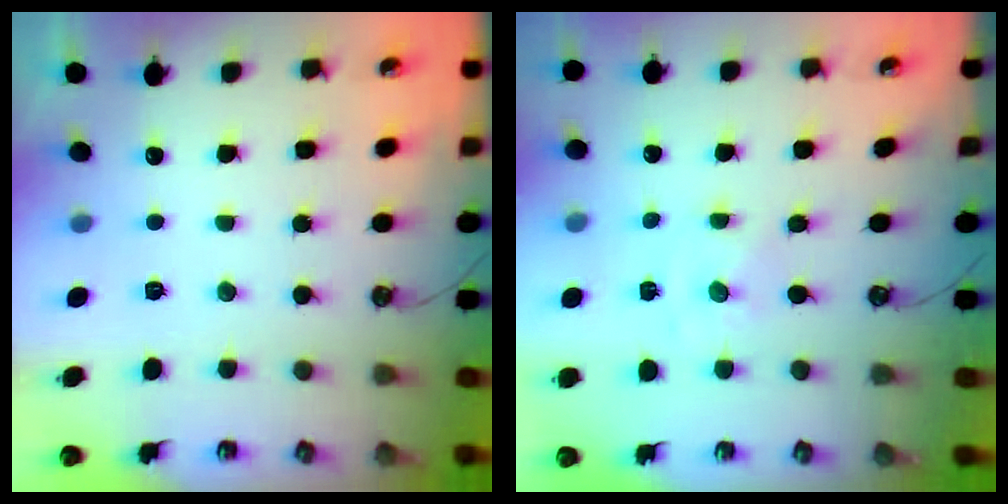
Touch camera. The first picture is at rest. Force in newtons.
{"total": 0.0}